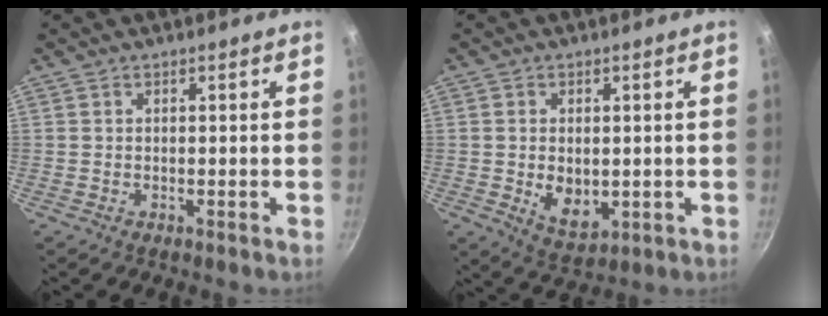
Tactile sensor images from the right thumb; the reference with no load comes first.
{"total": 7.2, "force": [-0.4, 4.8, 5.4], "torque": [-0.076, -0.015, 0.006]}